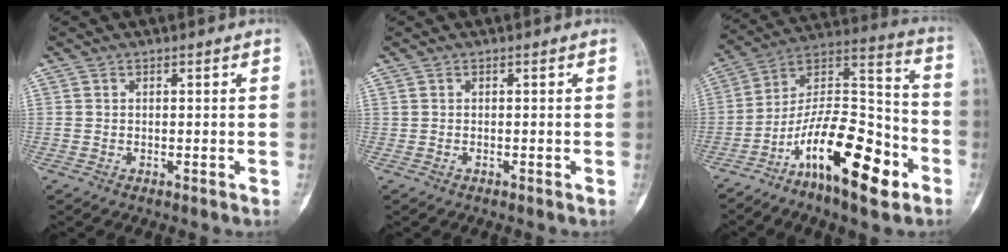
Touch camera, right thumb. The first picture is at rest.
{"total": 0.0}
{"total": 20.9, "force": [-10.4, 7.5, 16.5], "torque": [-0.257, 0.084, -0.179]}